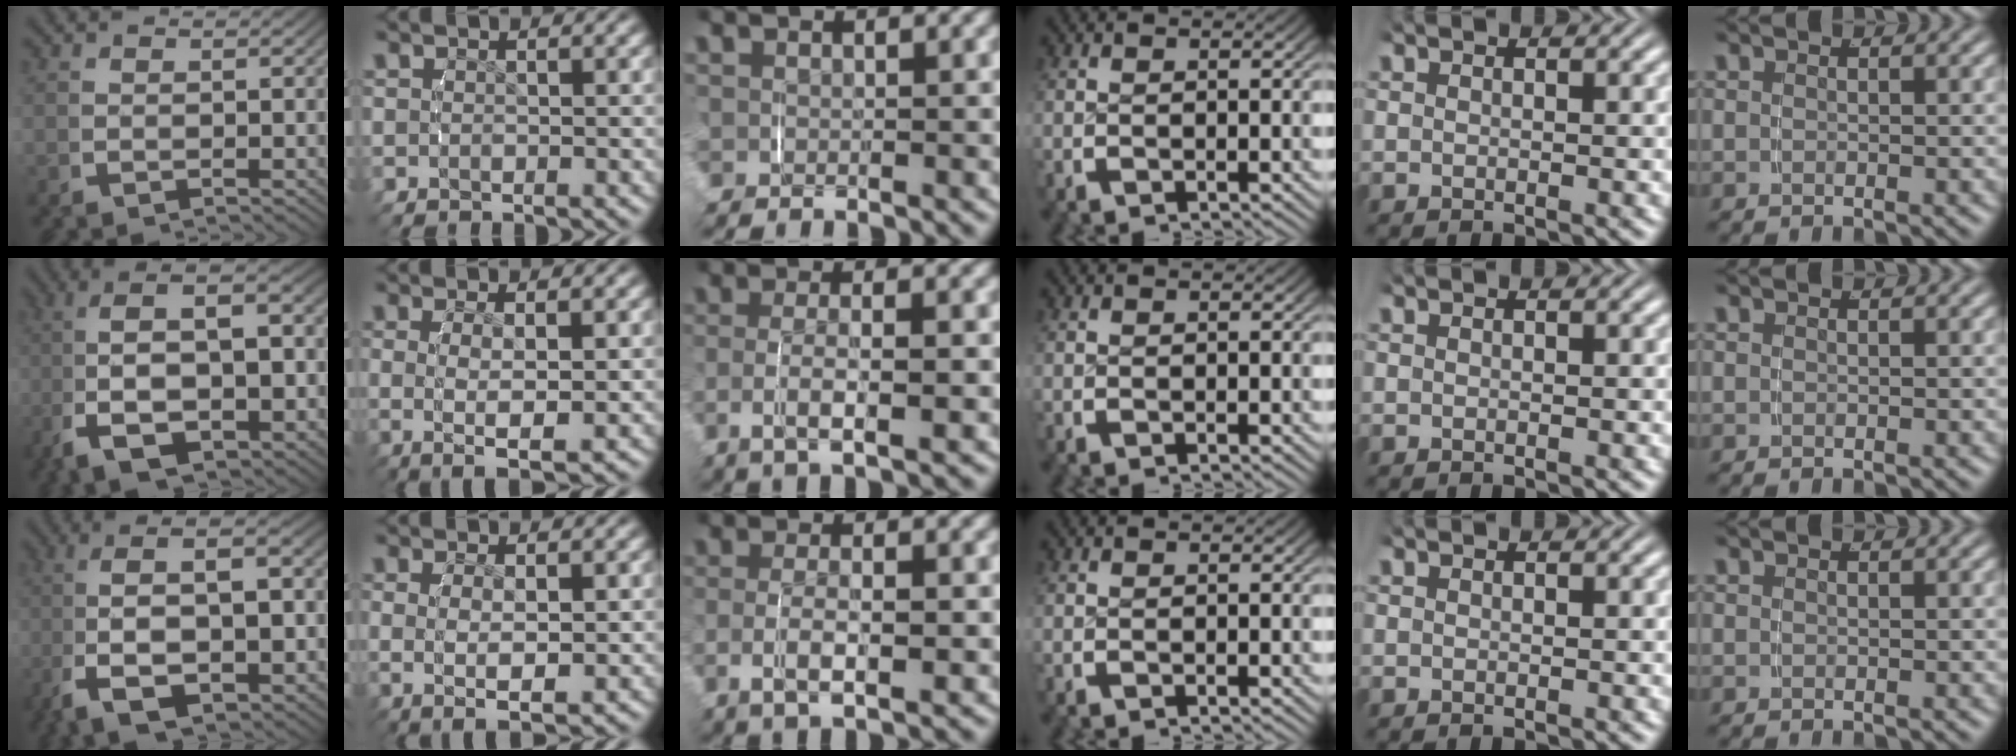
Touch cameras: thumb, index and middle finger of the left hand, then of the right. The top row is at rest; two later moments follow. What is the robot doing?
{"motion": "lift_and_place", "object": "scarf"}